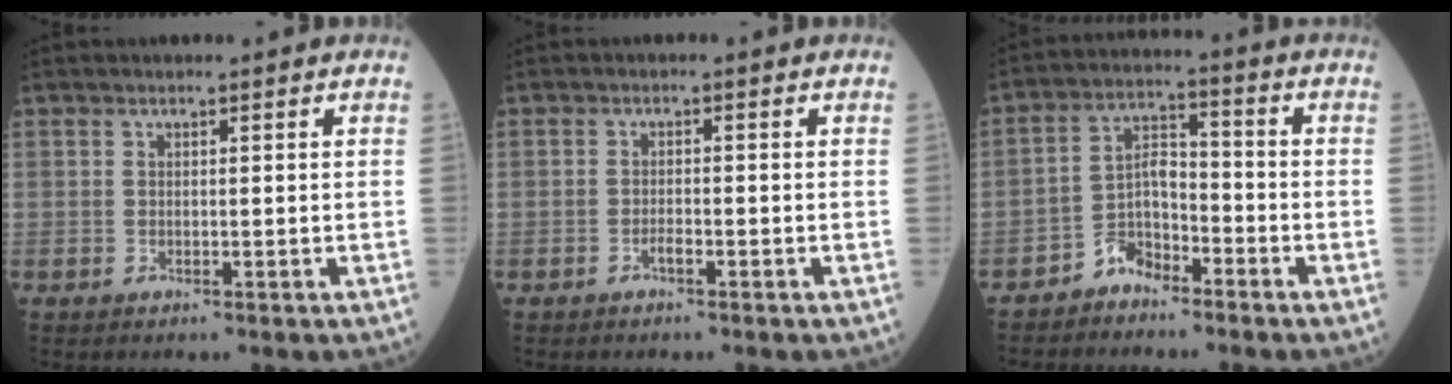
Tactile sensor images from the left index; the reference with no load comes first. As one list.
[{"total": 1.1, "force": [-0.8, 0.2, 0.7], "torque": [-0.014, 0.001, -0.014]}, {"total": 5.2, "force": [-3.9, 2.5, 2.3], "torque": [-0.036, 0.006, -0.082]}]